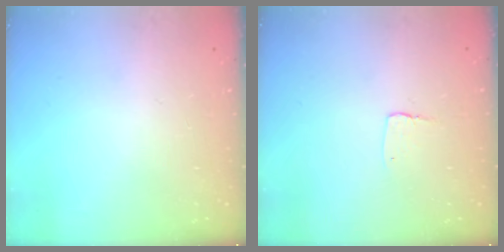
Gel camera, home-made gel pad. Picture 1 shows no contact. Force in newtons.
{"total": 2.9, "press": 2.9, "slide": 0.2}